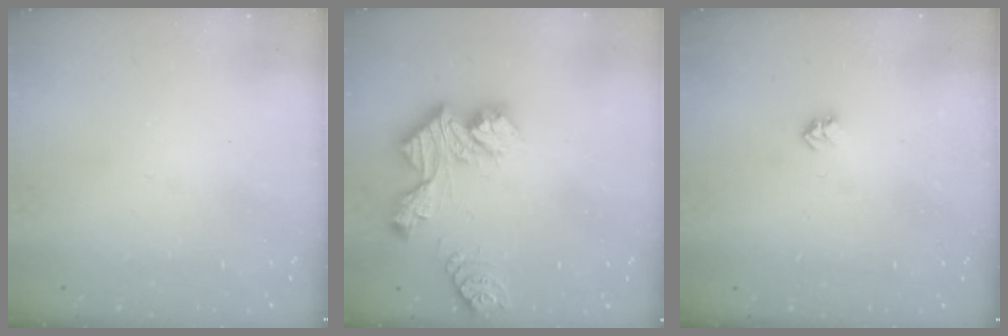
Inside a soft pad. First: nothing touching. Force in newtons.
{"total": 12.8, "press": 12.7, "slide": 1.1}
{"total": 2.6, "press": 2.6, "slide": 0.4}